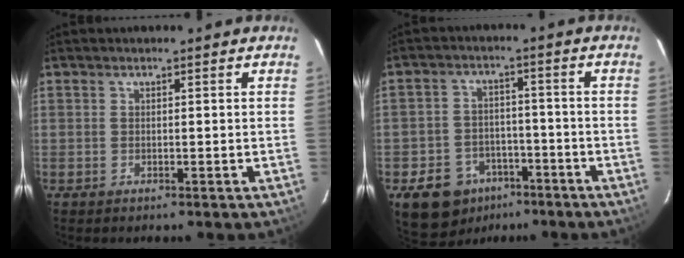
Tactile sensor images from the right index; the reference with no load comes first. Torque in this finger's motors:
{"motor_torque": [0.74, -0.76, 0.28, 0.03]}